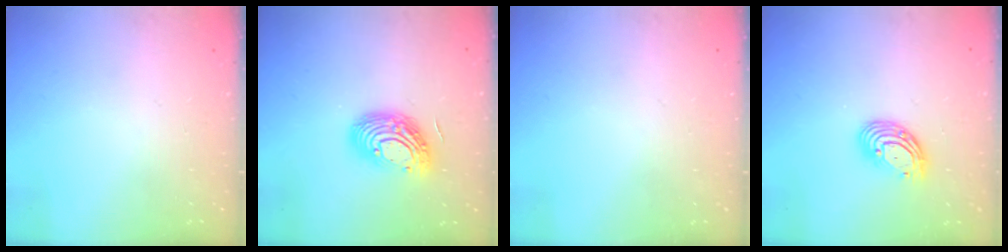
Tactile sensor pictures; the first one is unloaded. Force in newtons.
{"total": 13.3, "press": 13.3, "slide": 1.0}
{"total": 0.0}
{"total": 10.3, "press": 10.3, "slide": 1.0}